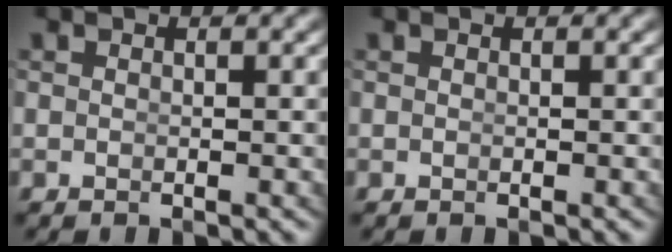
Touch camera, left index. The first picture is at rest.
{"total": 0.0}